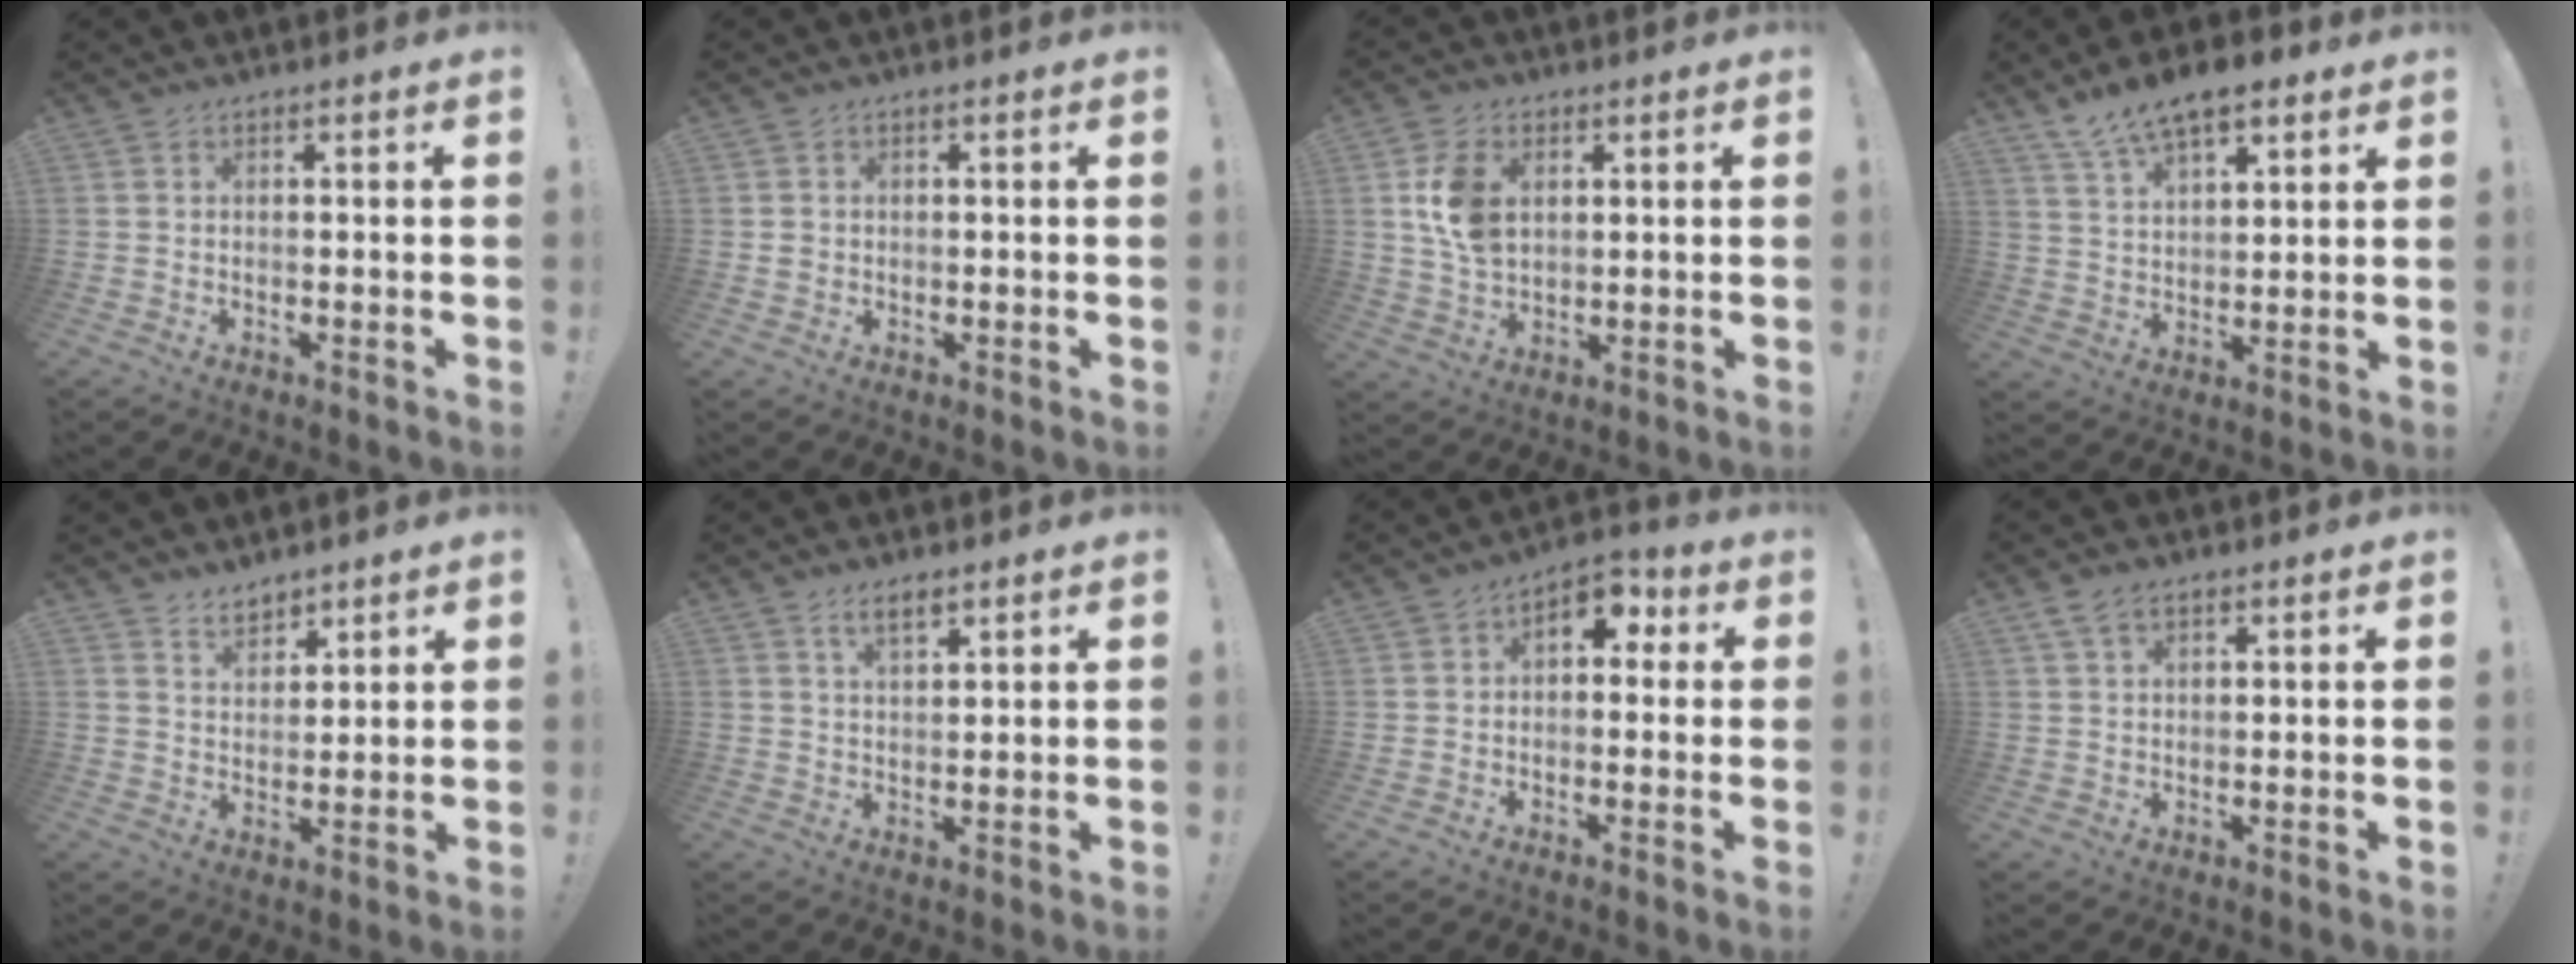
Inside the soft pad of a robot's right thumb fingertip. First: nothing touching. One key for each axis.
{"total": 1.6, "fx": 0.3, "fy": 1.5, "fz": 0.5, "tx": -0.001, "ty": 0.001, "tz": 0.005}
{"total": 10.3, "fx": 2.7, "fy": 7.3, "fz": 6.9, "tx": -0.123, "ty": -0.003, "tz": 0.049}
{"total": 11.1, "fx": 8.1, "fy": 4.9, "fz": 5.8, "tx": -0.098, "ty": -0.041, "tz": 0.150}
{"total": 5.5, "fx": 4.7, "fy": 2.7, "fz": 1.1, "tx": -0.009, "ty": -0.035, "tz": 0.087}
{"total": 4.5, "fx": 2.9, "fy": 1.7, "fz": 3.0, "tx": -0.042, "ty": -0.015, "tz": 0.048}
{"total": 5.6, "fx": 1.3, "fy": 3.9, "fz": 3.8, "tx": -0.047, "ty": 0.001, "tz": 0.023}
{"total": 4.3, "fx": 2.5, "fy": 2.3, "fz": 2.6, "tx": -0.052, "ty": 0.000, "tz": 0.050}